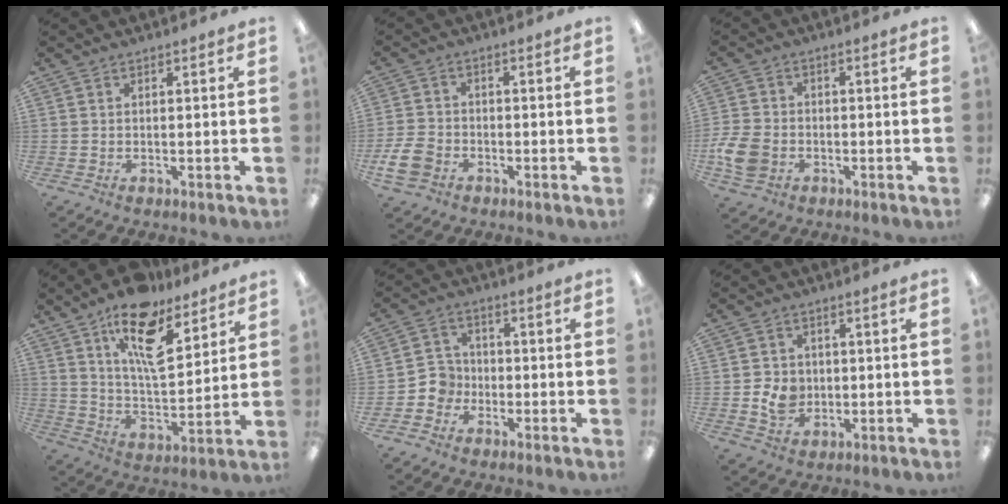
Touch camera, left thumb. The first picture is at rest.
{"total": 6.8, "force": [-3.2, 4.7, 3.7], "torque": [-0.079, 0.013, -0.058]}
{"total": 7.9, "force": [-2.7, 5.8, 4.7], "torque": [-0.111, 0.007, -0.048]}
{"total": 17.0, "force": [10.9, 7.1, 10.9], "torque": [-0.179, -0.050, 0.186]}
{"total": 5.3, "force": [-2.3, 4.6, 1.2], "torque": [-0.026, 0.022, -0.039]}
{"total": 5.7, "force": [-0.7, 4.9, 2.8], "torque": [-0.043, 0.000, -0.011]}